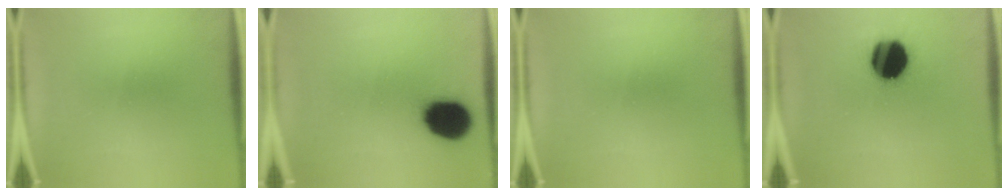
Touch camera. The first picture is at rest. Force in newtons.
{"total": 14.1}
{"total": 0.0}
{"total": 17.1}